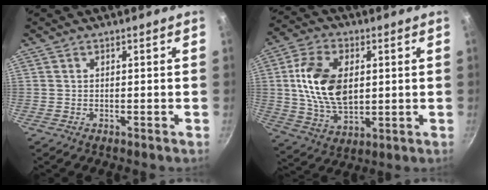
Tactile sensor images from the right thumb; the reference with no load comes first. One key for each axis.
{"total": 15.3, "fx": 2.1, "fy": 9.6, "fz": 11.8, "tx": -0.200, "ty": -0.004, "tz": 0.041}